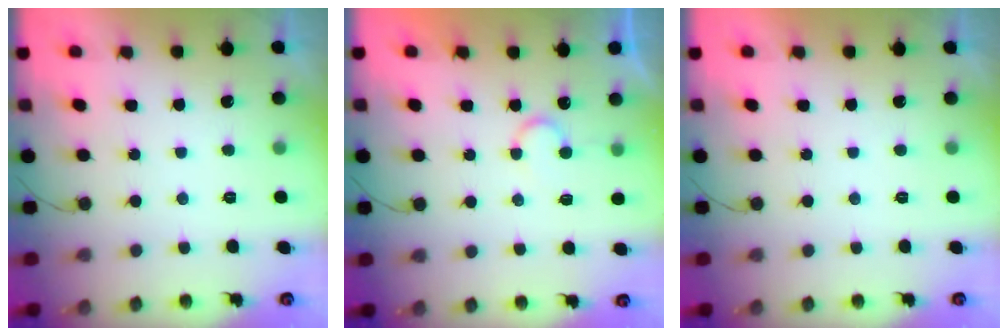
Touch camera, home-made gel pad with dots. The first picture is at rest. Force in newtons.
{"total": 5.9, "press": 5.9, "slide": 0.4}
{"total": 1.7, "press": 1.7, "slide": 0.0}